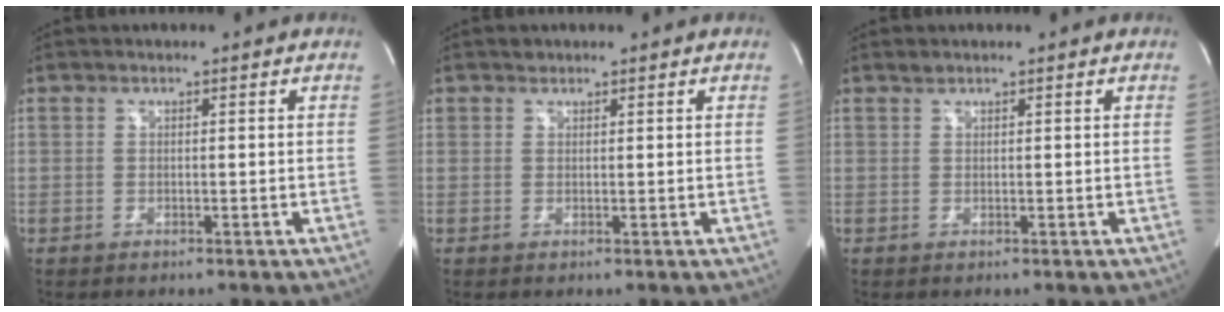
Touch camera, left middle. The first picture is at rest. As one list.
[{"total": 1.0, "force": [0.7, 0.6, 0.0], "torque": [0.004, 0.004, 0.010]}, {"total": 0.5, "force": [0.5, 0.1, 0.0], "torque": [-0.007, 0.002, 0.012]}]